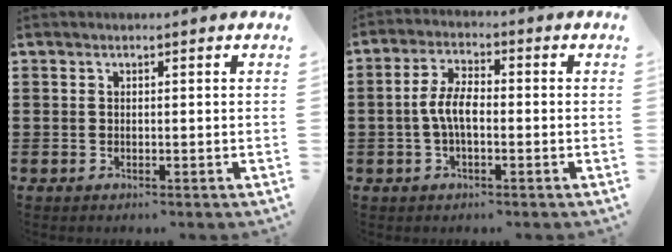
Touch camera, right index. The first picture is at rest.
{"total": 5.4, "force": [-0.8, 2.4, 4.8], "torque": [-0.114, -0.002, -0.023]}